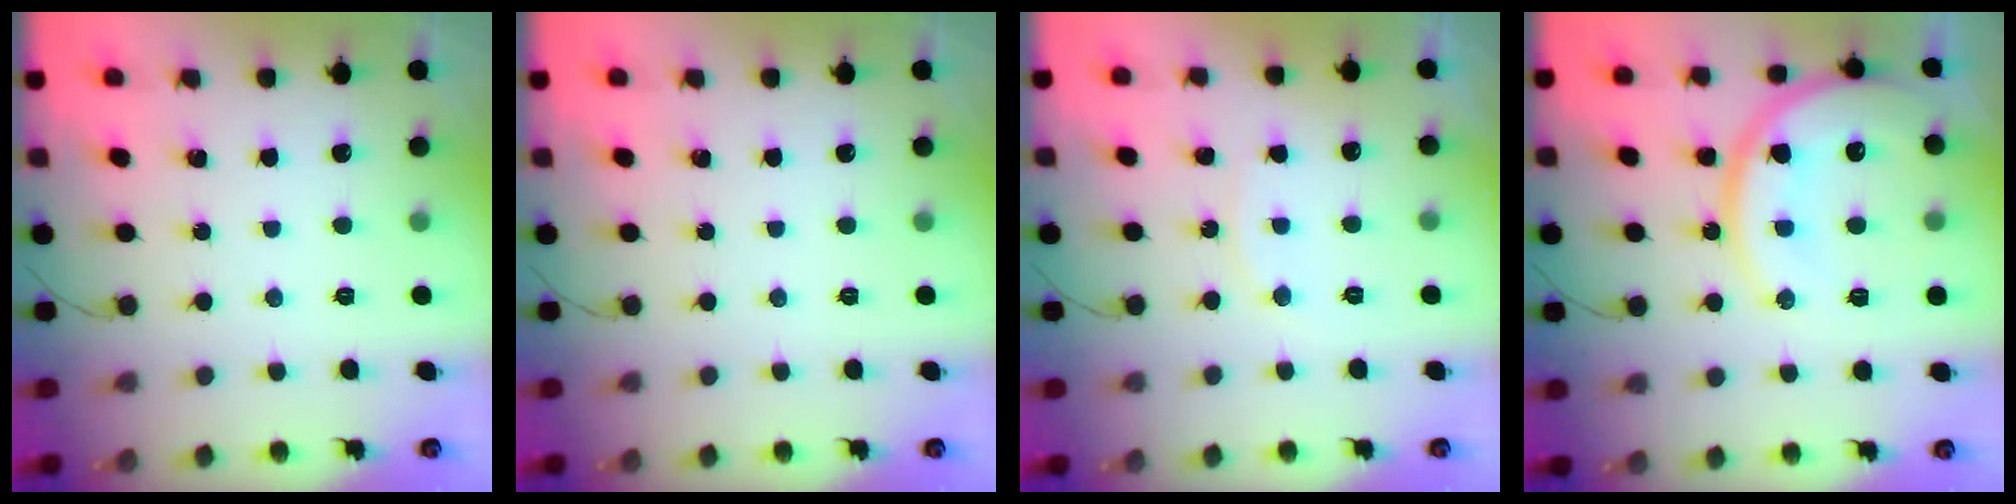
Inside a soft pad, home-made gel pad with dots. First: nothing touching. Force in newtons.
{"total": 0.0}
{"total": 6.6, "press": 6.6, "slide": 0.3}
{"total": 16.2, "press": 16.2, "slide": 1.3}